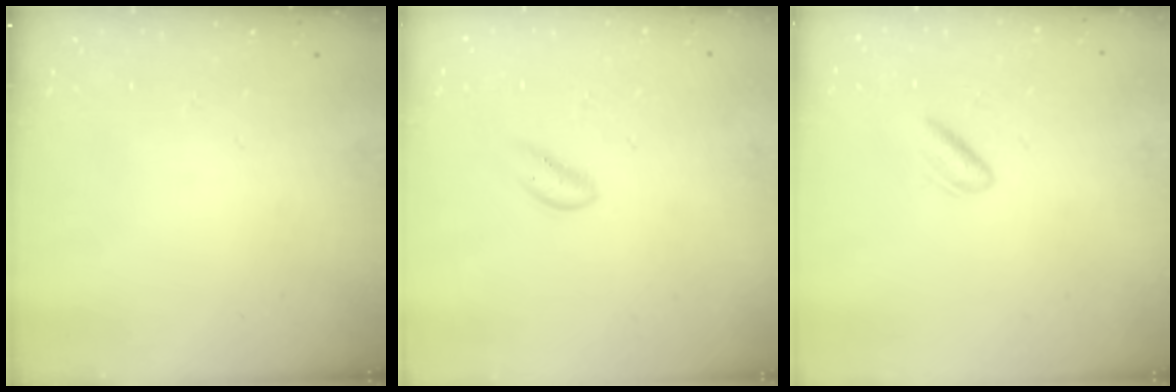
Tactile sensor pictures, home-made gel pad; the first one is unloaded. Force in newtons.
{"total": 1.3, "press": 1.3, "slide": 0.3}
{"total": 2.8, "press": 2.5, "slide": 1.3}